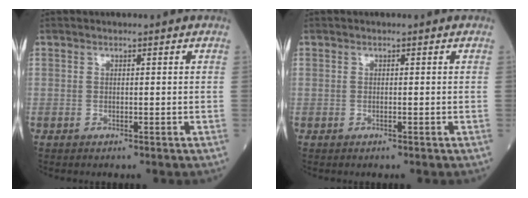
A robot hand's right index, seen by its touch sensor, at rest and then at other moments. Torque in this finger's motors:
{"motor_torque": [0.09, 0.06, 0.05, 0.00]}